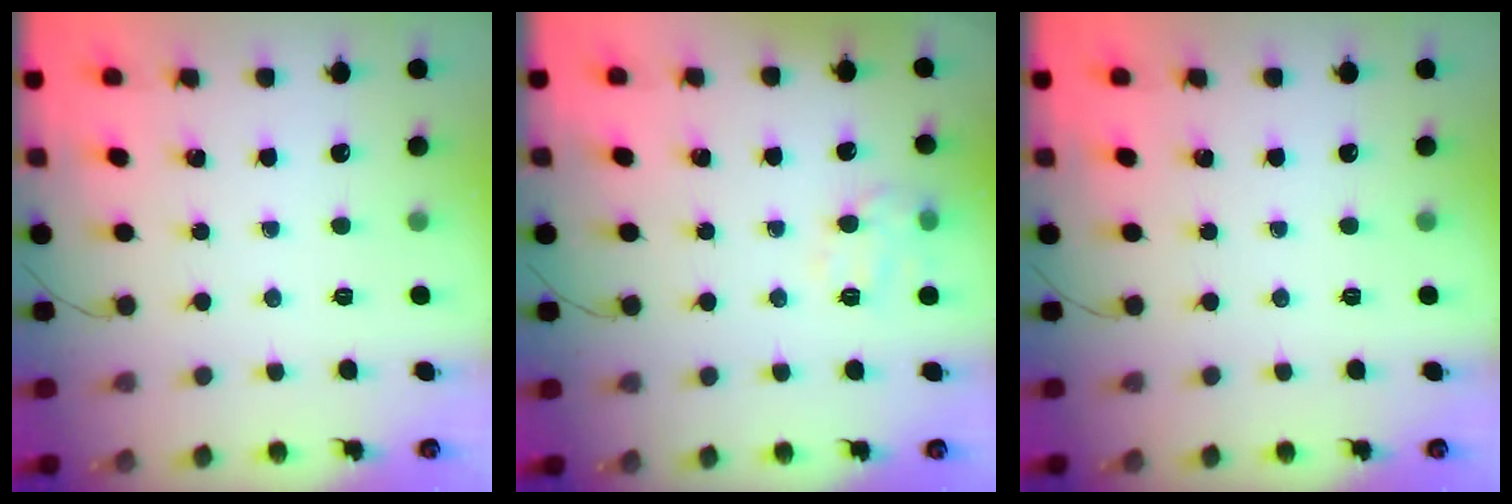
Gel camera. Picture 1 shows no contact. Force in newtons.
{"total": 9.0, "press": 9.0, "slide": 0.3}
{"total": 0.0}